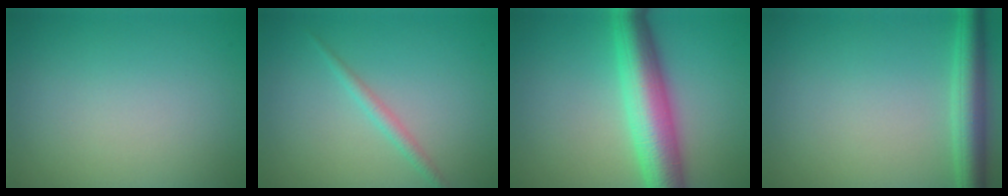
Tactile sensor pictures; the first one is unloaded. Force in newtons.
{"total": 1.4, "press": 1.4, "slide": 0.0}
{"total": 7.4, "press": 7.4, "slide": 0.1}
{"total": 3.8, "press": 3.8, "slide": 0.1}